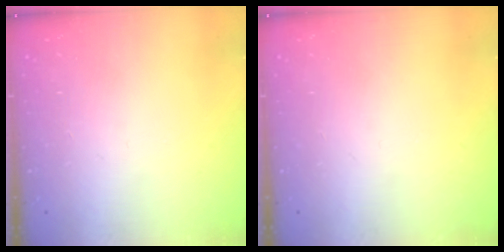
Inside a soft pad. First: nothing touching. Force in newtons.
{"total": 0.0}